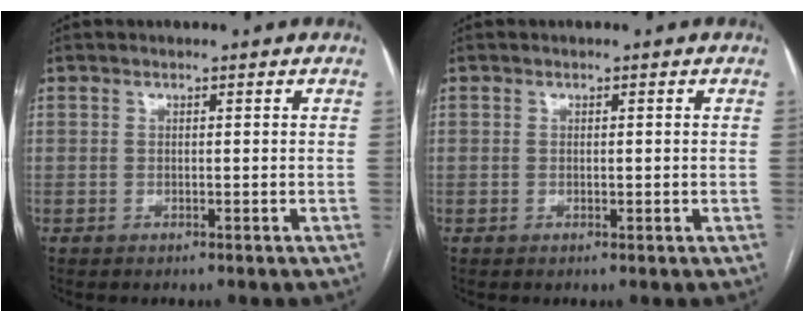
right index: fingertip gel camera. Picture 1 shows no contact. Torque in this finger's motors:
{"motor_torque": [-0.36, 0.51, 0.04, 0.01]}